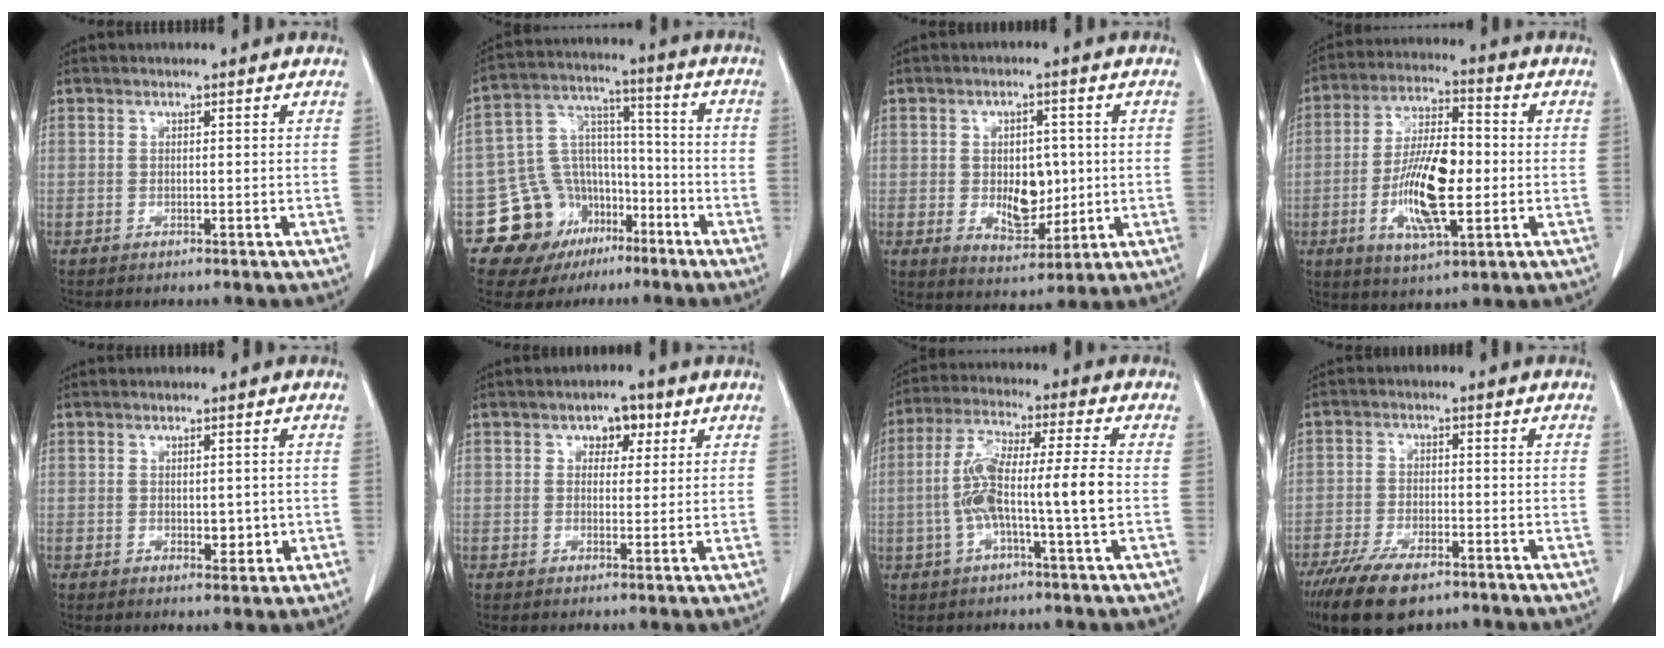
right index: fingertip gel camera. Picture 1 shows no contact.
{"total": 14.2, "force": [-7.1, 11.6, 4.2], "torque": [-0.065, 0.073, -0.101]}
{"total": 7.7, "force": [-0.1, 4.5, 6.3], "torque": [-0.094, 0.001, 0.012]}
{"total": 13.4, "force": [-2.2, 3.9, 12.6], "torque": [-0.243, 0.001, -0.039]}
{"total": 2.9, "force": [-0.2, 1.6, 2.5], "torque": [-0.030, -0.004, 0.004]}
{"total": 3.5, "force": [1.5, 2.3, 2.2], "torque": [-0.026, 0.009, 0.021]}
{"total": 11.1, "force": [-1.5, 0.5, 11.0], "torque": [-0.218, 0.019, -0.036]}
{"total": 10.2, "force": [-7.2, 3.7, 6.3], "torque": [-0.111, -0.015, -0.121]}